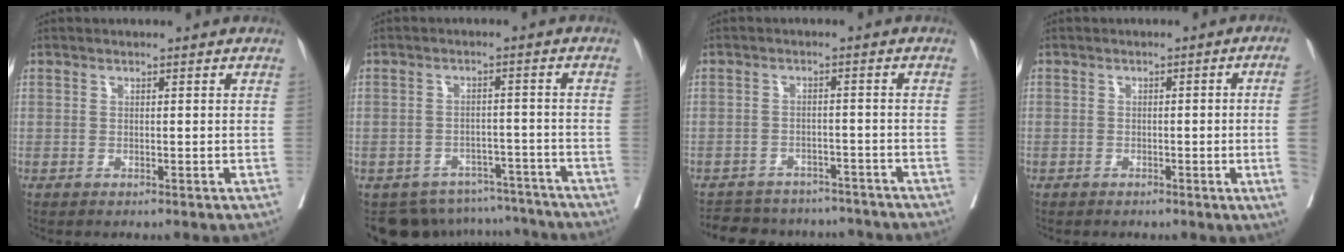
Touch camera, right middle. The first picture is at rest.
{"total": 11.6, "force": [-10.2, 5.3, 1.1], "torque": [-0.013, 0.028, -0.124]}
{"total": 12.5, "force": [-11.3, 4.9, 2.4], "torque": [-0.044, 0.018, -0.139]}
{"total": 5.2, "force": [-0.9, -1.3, 4.9], "torque": [-0.057, -0.006, -0.013]}